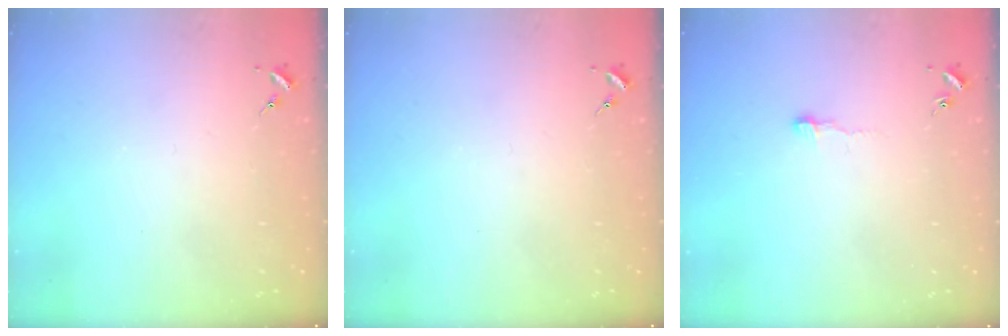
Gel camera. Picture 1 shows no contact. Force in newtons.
{"total": 0.0}
{"total": 3.4, "press": 3.3, "slide": 0.2}